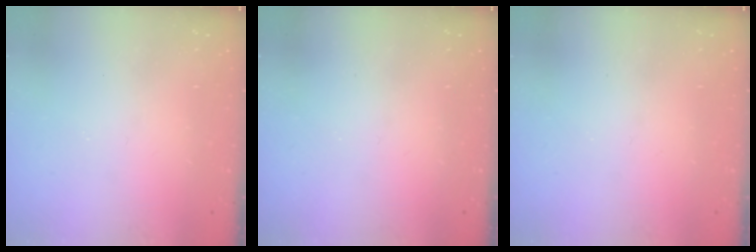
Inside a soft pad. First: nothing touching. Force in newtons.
{"total": 0.0}
{"total": 0.0}